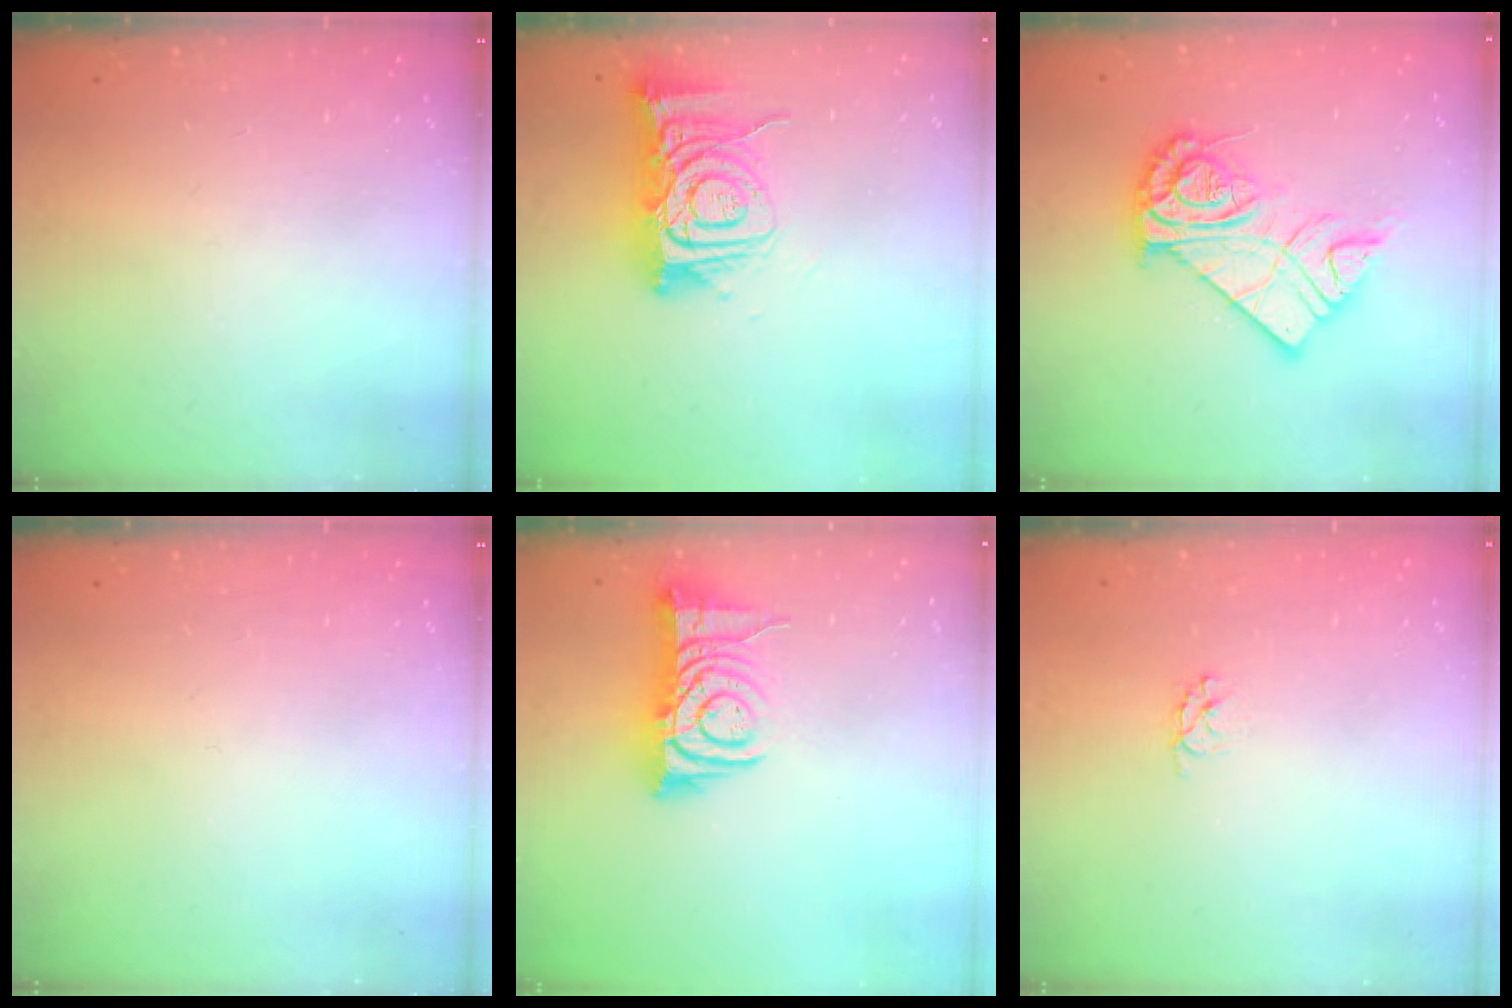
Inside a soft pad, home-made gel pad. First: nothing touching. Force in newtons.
{"total": 12.6, "press": 12.6, "slide": 1.1}
{"total": 15.9, "press": 15.9, "slide": 1.3}
{"total": 0.0}
{"total": 10.7, "press": 10.6, "slide": 1.2}
{"total": 2.9, "press": 2.9, "slide": 0.3}